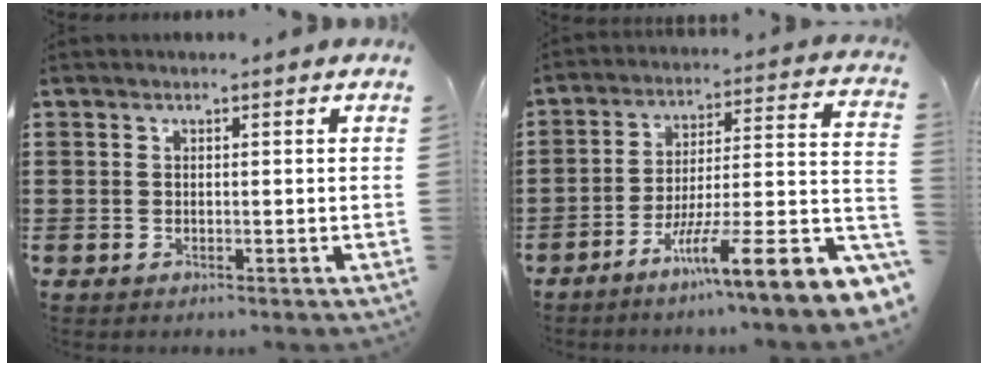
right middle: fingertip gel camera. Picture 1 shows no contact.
{"total": 9.7, "force": [-6.1, -0.3, 7.6], "torque": [-0.109, -0.022, -0.121]}